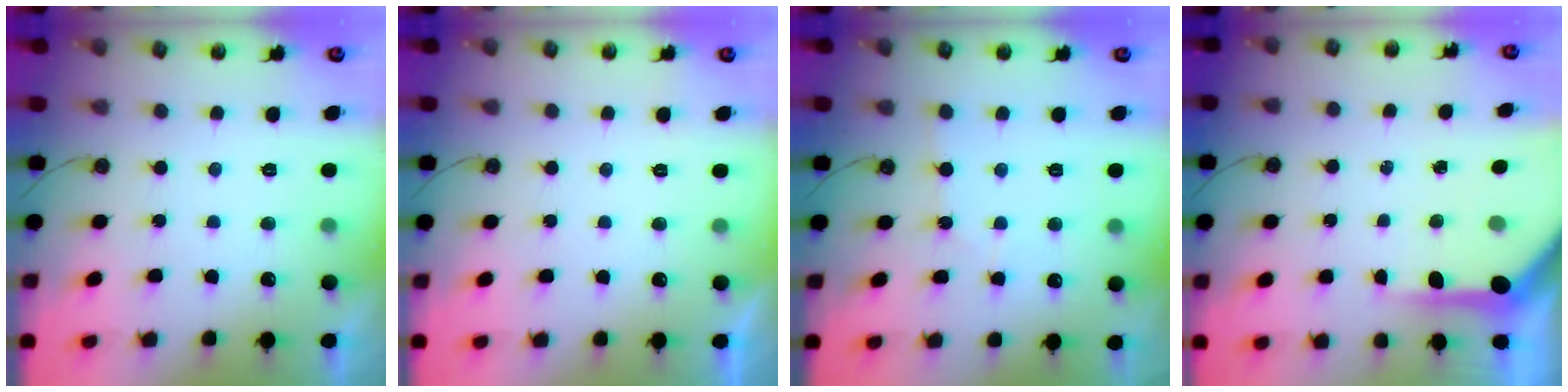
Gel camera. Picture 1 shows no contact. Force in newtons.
{"total": 0.0}
{"total": 2.8, "press": 2.7, "slide": 0.4}
{"total": 7.8, "press": 7.8, "slide": 0.7}